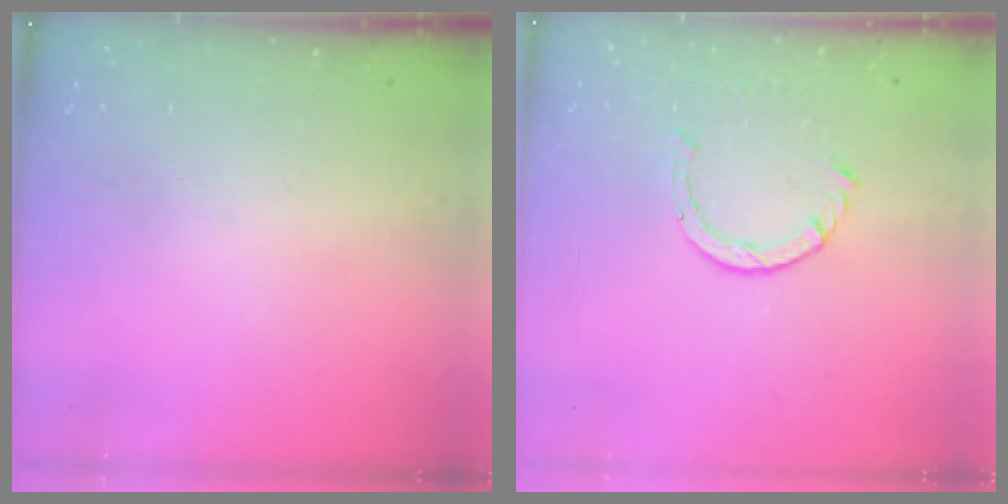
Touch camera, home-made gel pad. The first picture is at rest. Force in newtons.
{"total": 3.0, "press": 2.9, "slide": 0.3}